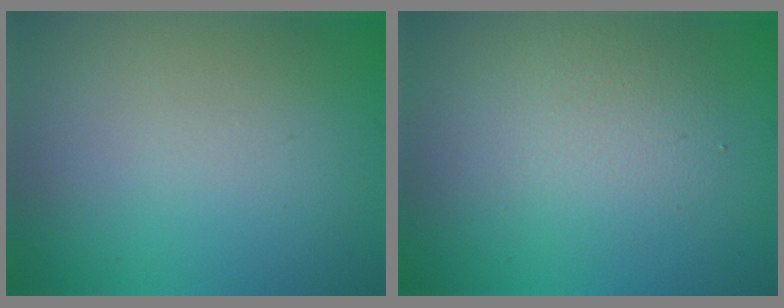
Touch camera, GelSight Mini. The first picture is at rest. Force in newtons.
{"total": 3.0, "press": 3.0, "slide": 0.2}